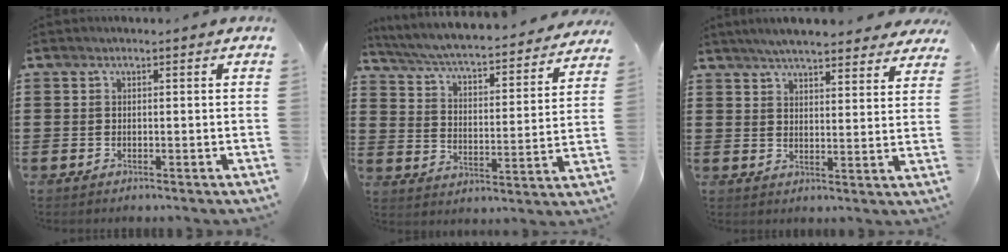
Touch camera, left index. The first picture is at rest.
{"total": 4.7, "force": [4.4, -0.3, 1.4], "torque": [-0.052, -0.043, 0.067]}
{"total": 5.4, "force": [5.1, 0.5, 1.7], "torque": [-0.050, -0.014, 0.093]}